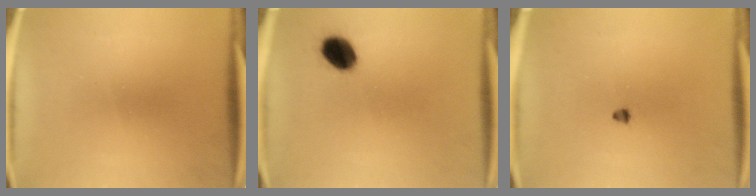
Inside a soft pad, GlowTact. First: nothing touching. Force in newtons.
{"total": 7.1}
{"total": 1.1}